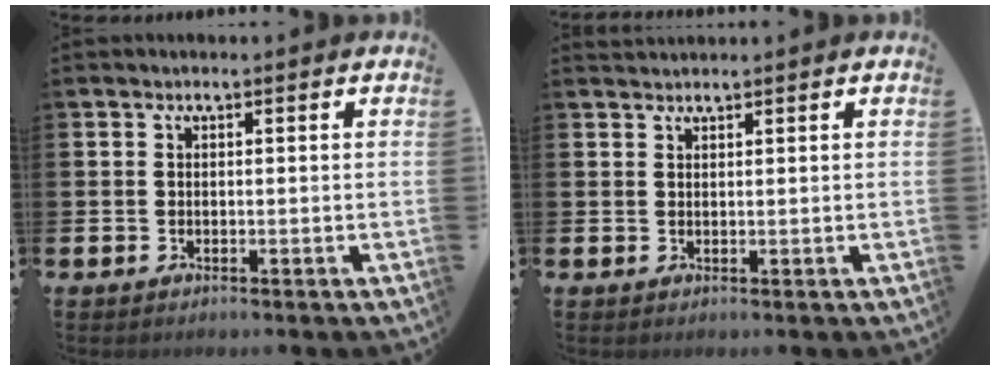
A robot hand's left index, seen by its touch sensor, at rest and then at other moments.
{"total": 1.1, "force": [1.1, 0.1, 0.0], "torque": [0.001, 0.001, 0.021]}